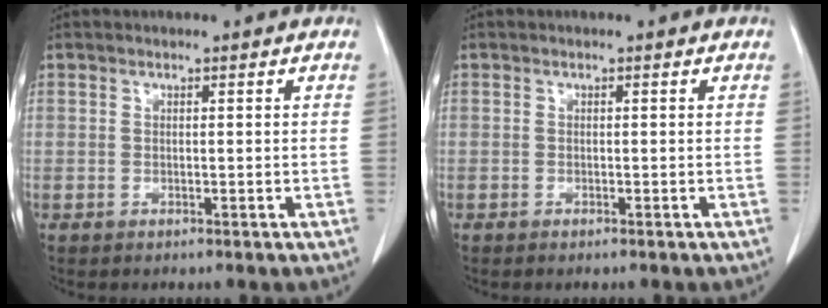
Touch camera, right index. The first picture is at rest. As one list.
[{"total": 0.5, "force": [-0.4, 0.0, 0.4], "torque": [-0.010, -0.002, -0.007]}]